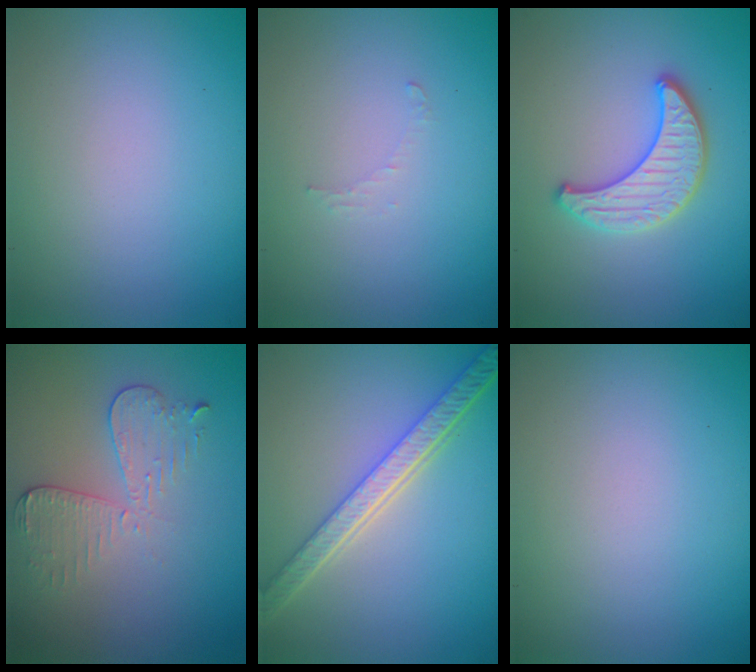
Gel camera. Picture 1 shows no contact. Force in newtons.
{"total": 0.7, "press": 0.7, "slide": 0.1}
{"total": 3.3, "press": 3.2, "slide": 0.4}
{"total": 2.9, "press": 2.7, "slide": 1.2}
{"total": 5.2, "press": 4.1, "slide": 3.3}
{"total": 0.0}